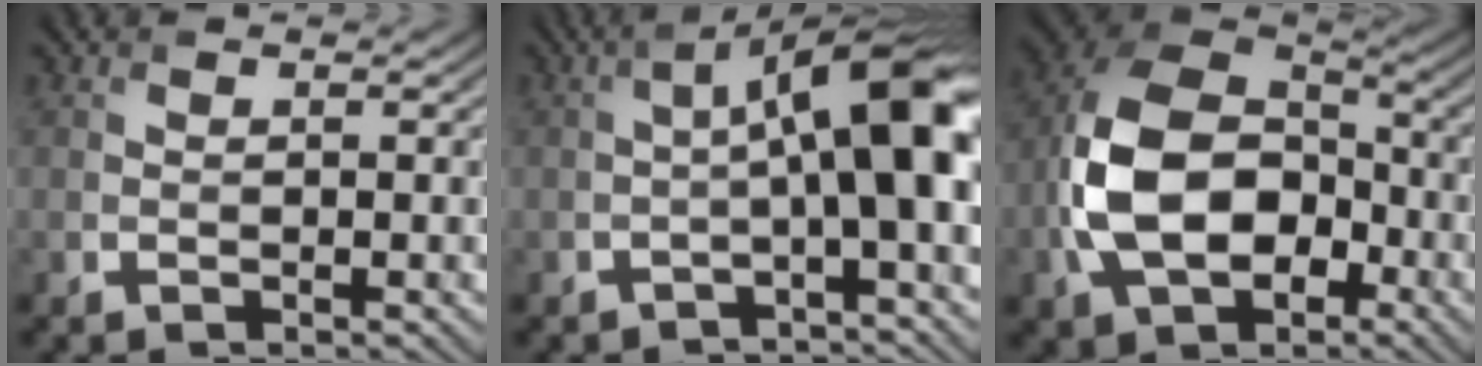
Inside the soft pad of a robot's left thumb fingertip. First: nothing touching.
{"total": 9.4, "force": [-0.1, 2.8, 8.9], "torque": [-0.138, 0.016, -0.007]}
{"total": 14.6, "force": [-3.6, 9.7, 10.3], "torque": [-0.225, -0.009, -0.077]}